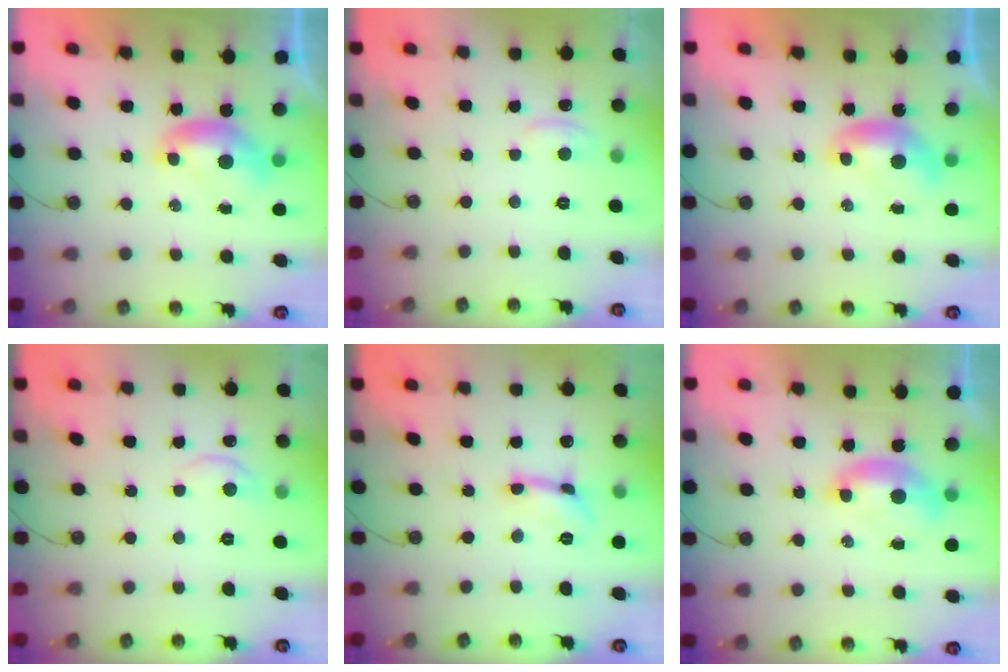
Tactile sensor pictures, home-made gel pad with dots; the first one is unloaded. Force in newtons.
{"total": 2.1, "press": 2.0, "slide": 0.5}
{"total": 0.0}
{"total": 1.9, "press": 1.7, "slide": 0.7}
{"total": 2.0, "press": 2.0, "slide": 0.3}
{"total": 1.5, "press": 1.4, "slide": 0.6}